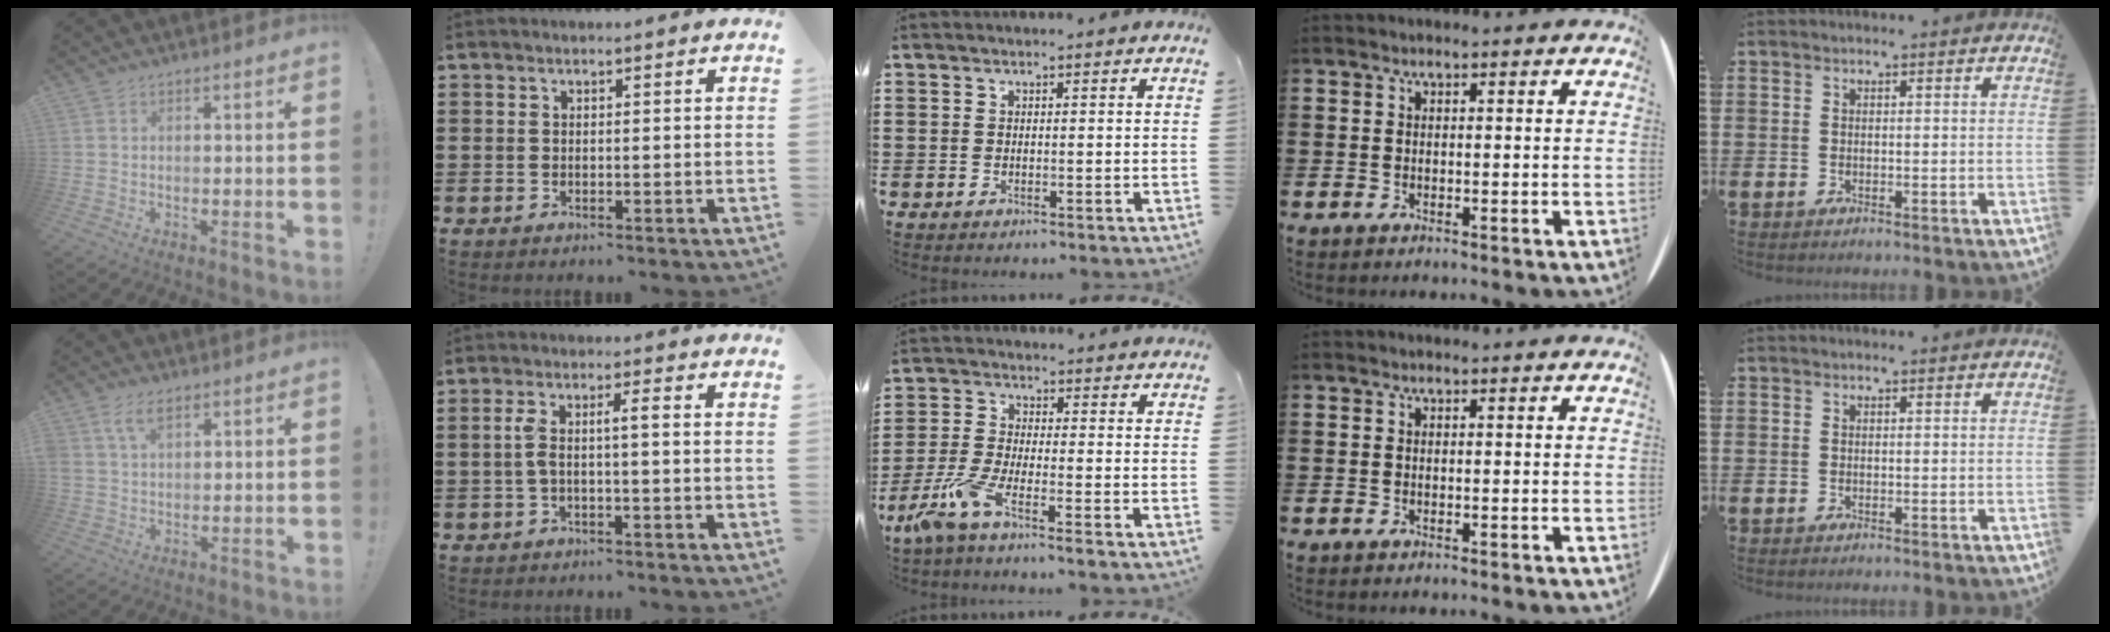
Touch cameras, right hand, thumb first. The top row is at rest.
{"thumb": {"total": 5.1, "force": [2.6, 2.5, 3.6], "torque": [-0.071, 0.000, 0.051]}, "index": {"total": 3.7, "force": [-0.4, 0.5, 3.7], "torque": [-0.084, -0.001, -0.015]}, "middle": {"total": 5.8, "force": [-4.2, 0.6, 4.0], "torque": [-0.108, -0.018, -0.087]}}